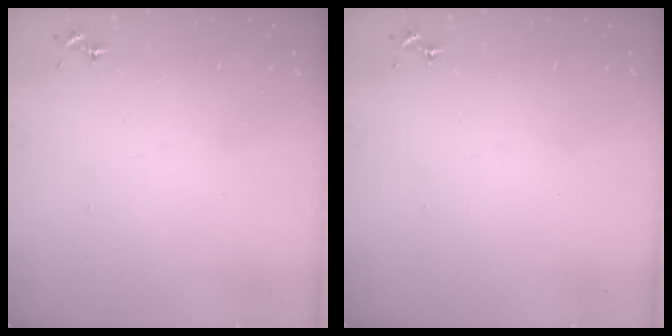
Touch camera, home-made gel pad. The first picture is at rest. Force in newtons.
{"total": 0.0}